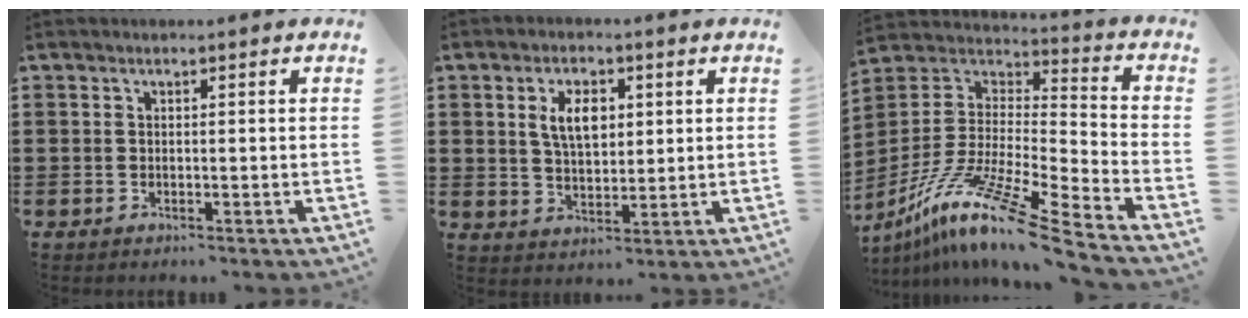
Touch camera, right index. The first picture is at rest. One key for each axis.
{"total": 5.9, "fx": 1.7, "fy": 3.2, "fz": 4.6, "tx": -0.092, "ty": 0.009, "tz": 0.026}
{"total": 13.8, "fx": -10.4, "fy": 0.0, "fz": 9.1, "tx": -0.182, "ty": 0.006, "tz": -0.201}